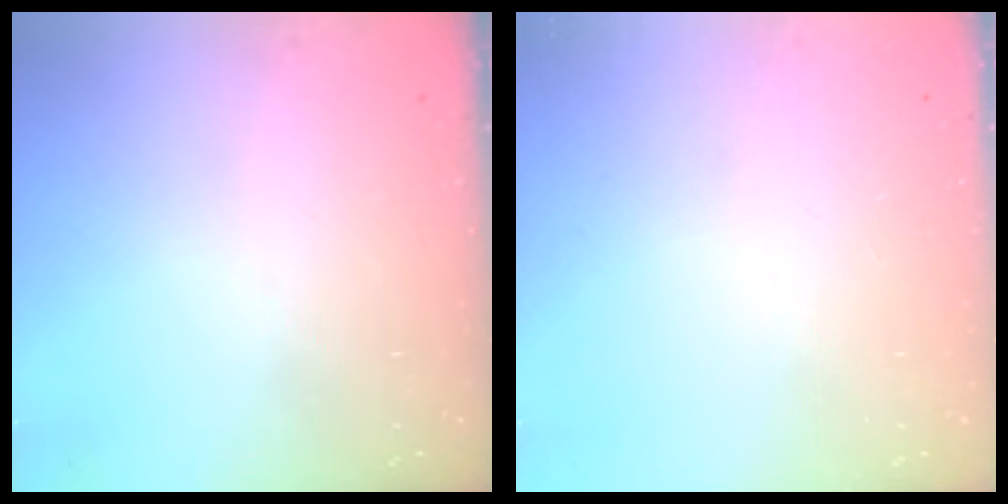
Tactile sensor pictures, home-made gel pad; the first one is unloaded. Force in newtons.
{"total": 0.0}